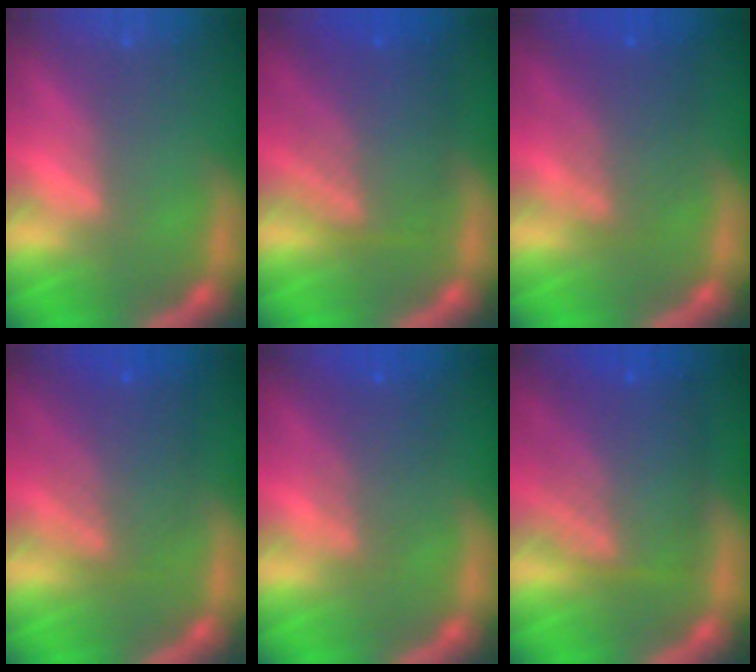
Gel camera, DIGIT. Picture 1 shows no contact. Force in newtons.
{"total": 7.1}
{"total": 4.5}
{"total": 5.6}
{"total": 3.6}
{"total": 8.1}